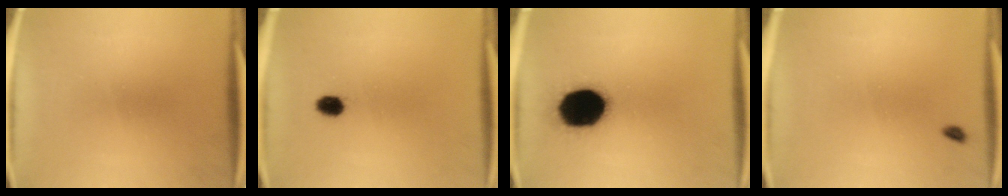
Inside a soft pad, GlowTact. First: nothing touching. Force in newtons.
{"total": 2.7}
{"total": 19.0}
{"total": 1.1}